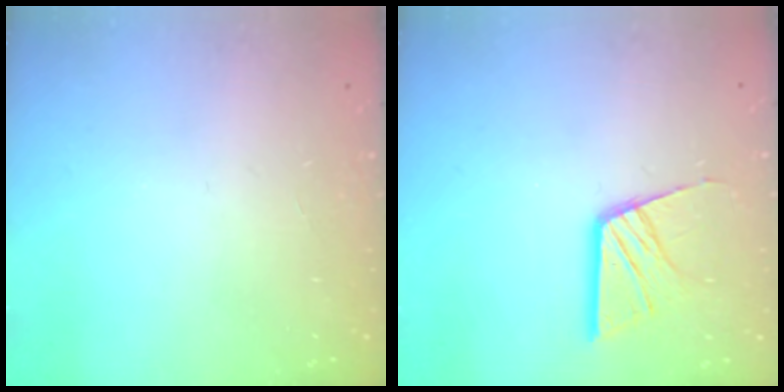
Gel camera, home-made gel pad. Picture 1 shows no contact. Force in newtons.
{"total": 12.2, "press": 12.1, "slide": 1.3}